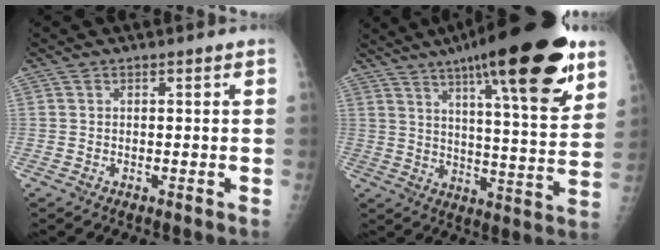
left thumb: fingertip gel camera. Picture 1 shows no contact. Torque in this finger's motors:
{"motor_torque": [1.33, 0.18, 1.73, -1.01, 0.21]}